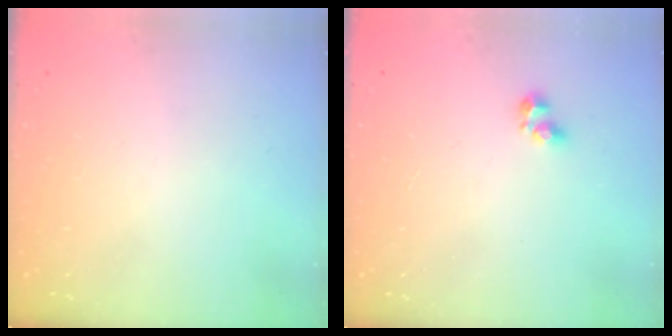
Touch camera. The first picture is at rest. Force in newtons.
{"total": 3.5, "press": 3.3, "slide": 1.2}